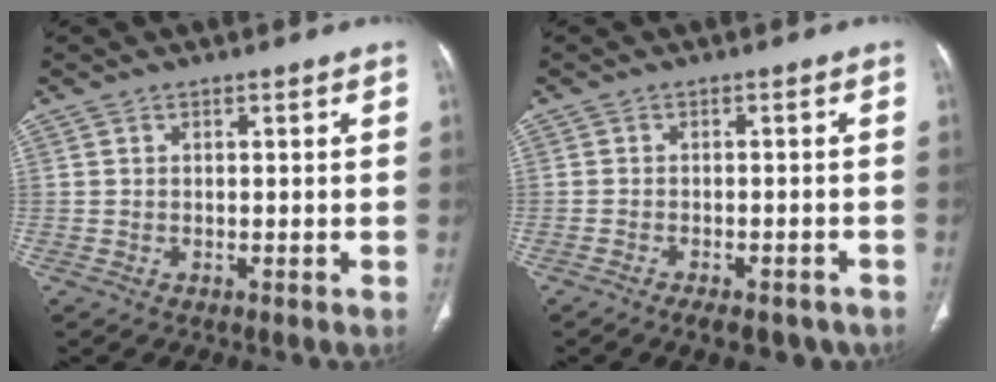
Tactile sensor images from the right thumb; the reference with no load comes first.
{"total": 6.7, "force": [-5.2, 2.8, 3.2], "torque": [-0.033, 0.024, -0.065]}